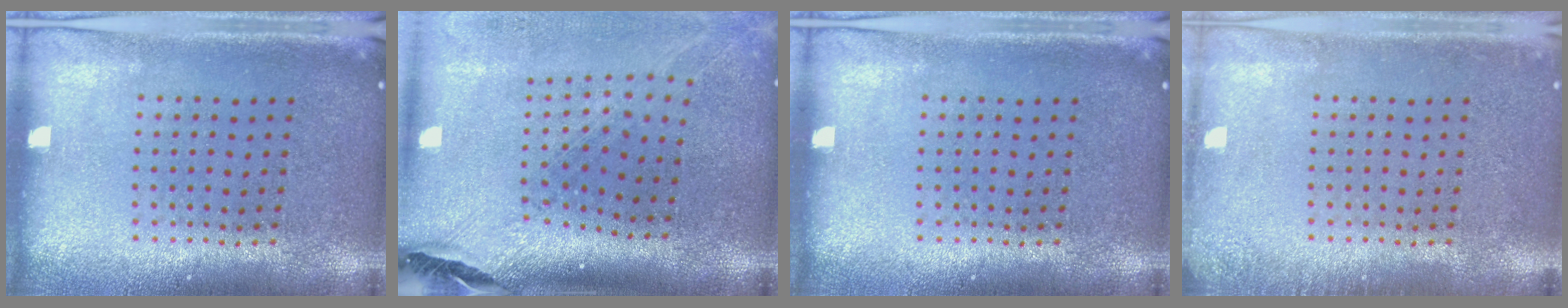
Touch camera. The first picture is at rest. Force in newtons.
{"total": 1.8, "press": 1.5, "slide": 0.9}
{"total": 0.0}
{"total": 1.1, "press": 1.1, "slide": 0.1}